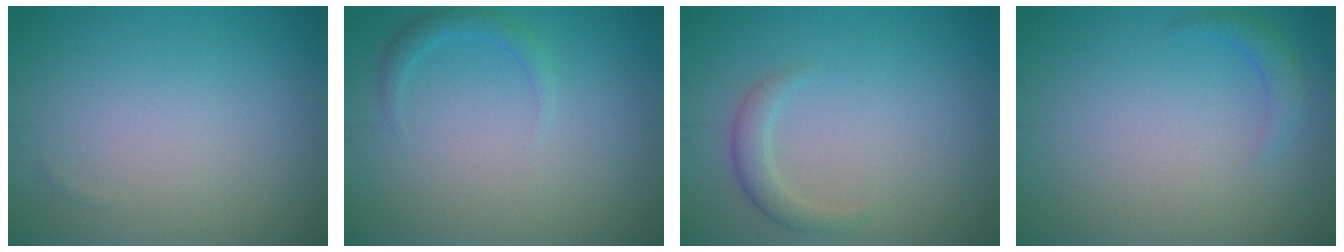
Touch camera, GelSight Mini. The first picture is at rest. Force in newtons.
{"total": 1.4, "press": 1.4, "slide": 0.1}
{"total": 1.8, "press": 1.8, "slide": 0.1}
{"total": 1.4, "press": 1.4, "slide": 0.1}